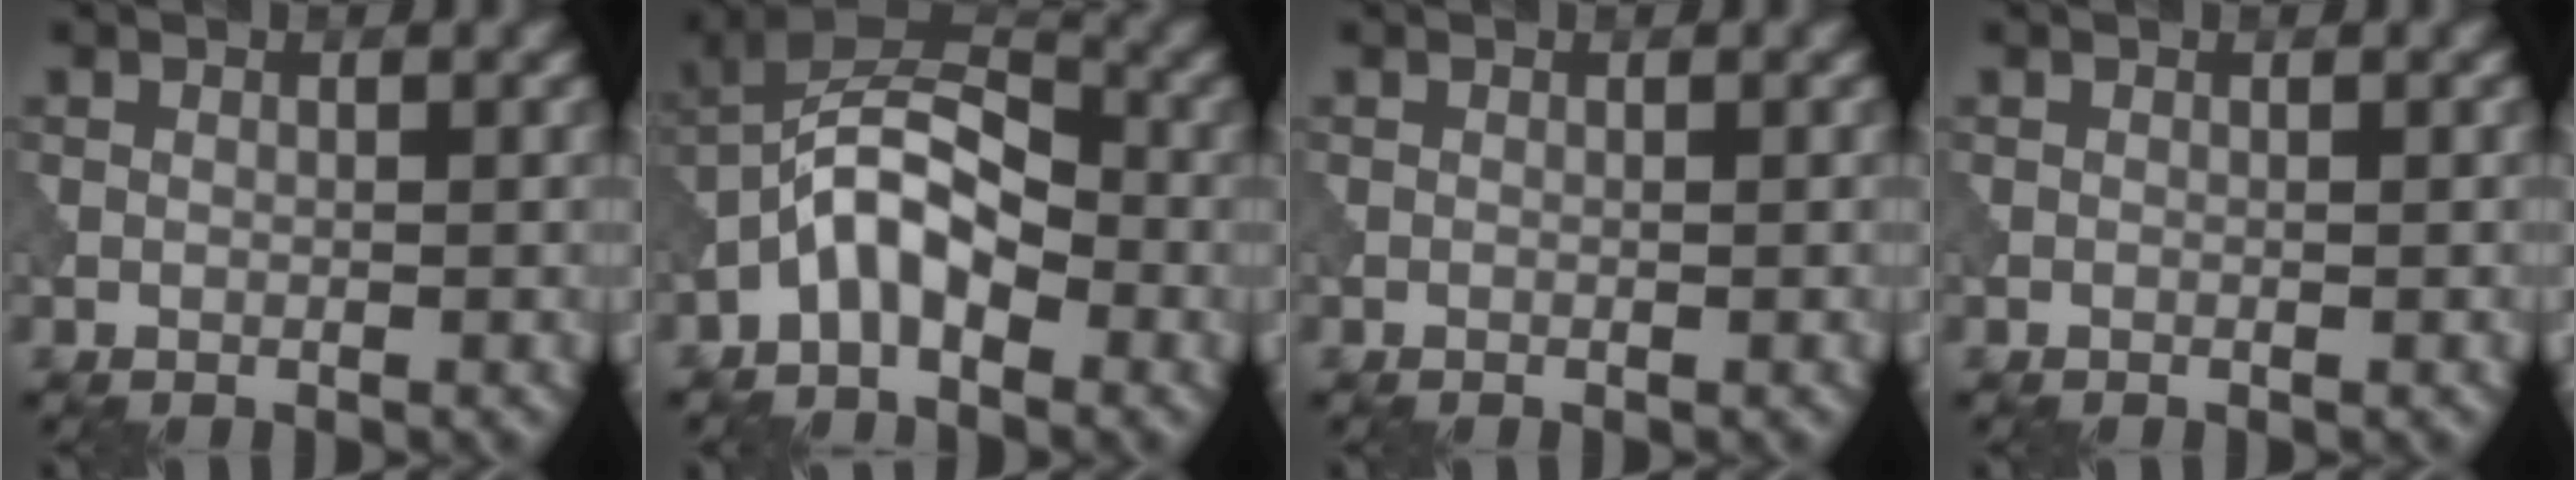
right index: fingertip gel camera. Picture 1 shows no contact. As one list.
[{"total": 6.0, "force": [-2.7, 3.0, 4.5], "torque": [-0.086, 0.019, -0.060]}, {"total": 0.0}, {"total": 0.0}]